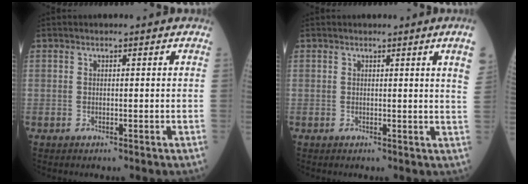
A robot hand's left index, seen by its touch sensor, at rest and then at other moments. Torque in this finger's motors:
{"motor_torque": [0.59, -0.40, 0.30, 0.07]}